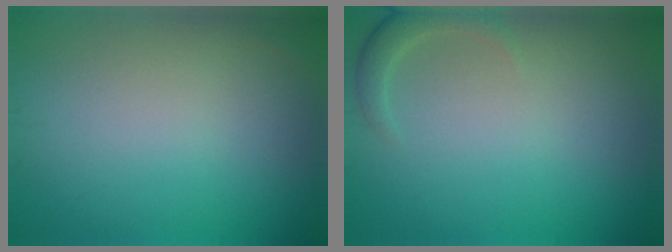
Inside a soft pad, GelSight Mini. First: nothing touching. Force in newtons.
{"total": 1.8, "press": 1.8, "slide": 0.3}